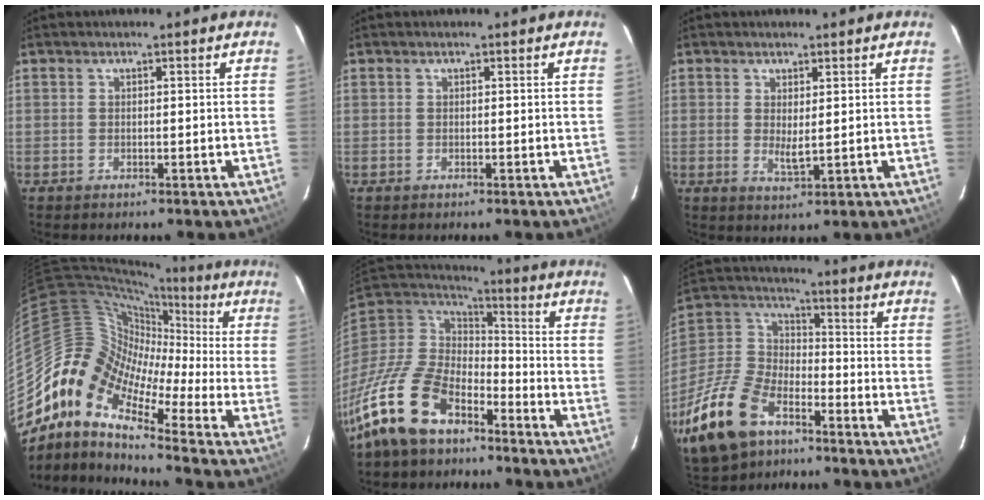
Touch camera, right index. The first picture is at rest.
{"total": 0.0}
{"total": 3.2, "force": [0.5, 1.1, 3.0], "torque": [-0.052, -0.008, 0.011]}
{"total": 10.7, "force": [-5.5, 6.0, 6.9], "torque": [-0.110, 0.020, -0.136]}
{"total": 19.4, "force": [-12.8, 10.2, 10.3], "torque": [-0.246, -0.013, -0.238]}
{"total": 19.3, "force": [-11.2, 10.7, 11.4], "torque": [-0.266, -0.001, -0.211]}